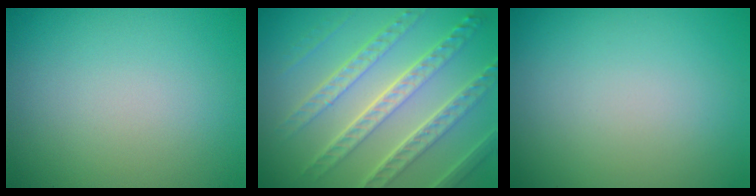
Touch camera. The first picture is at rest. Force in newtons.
{"total": 7.8, "press": 5.5, "slide": 5.5}
{"total": 0.0}